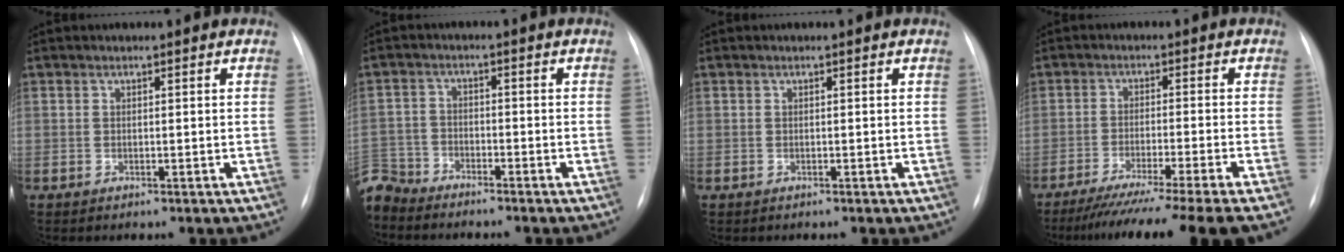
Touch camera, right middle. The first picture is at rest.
{"total": 7.0, "force": [-6.8, 1.8, 0.3], "torque": [-0.010, -0.005, -0.135]}
{"total": 0.0}
{"total": 16.5, "force": [-13.6, -2.3, 9.0], "torque": [-0.116, -0.051, -0.207]}